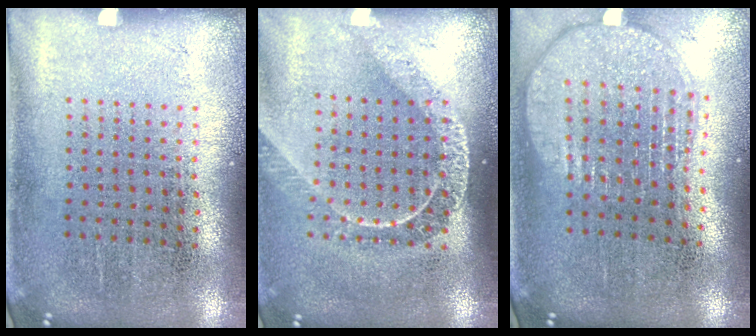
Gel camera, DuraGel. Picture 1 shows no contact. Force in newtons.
{"total": 1.7, "press": 1.5, "slide": 0.8}
{"total": 1.9, "press": 1.7, "slide": 1.0}